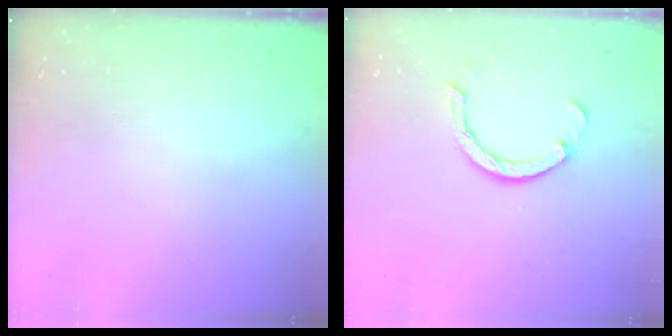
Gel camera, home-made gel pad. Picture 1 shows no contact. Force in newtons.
{"total": 4.2, "press": 4.2, "slide": 0.1}